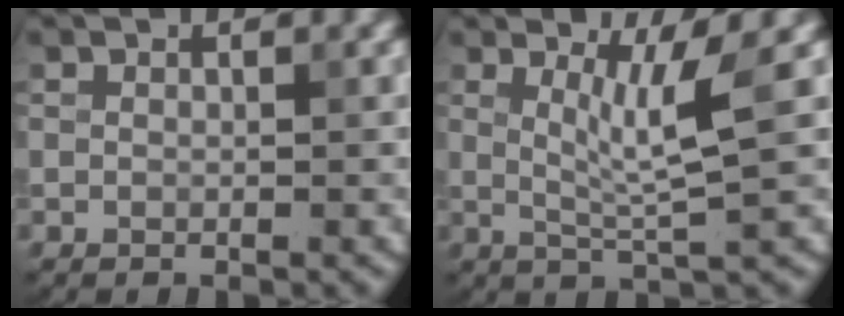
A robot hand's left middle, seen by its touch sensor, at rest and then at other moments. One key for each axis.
{"total": 3.4, "fx": 1.0, "fy": 0.2, "fz": 3.3, "tx": -0.061, "ty": -0.005, "tz": 0.026}